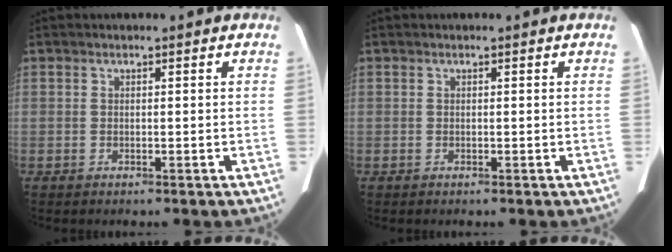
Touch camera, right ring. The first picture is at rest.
{"total": 0.0}